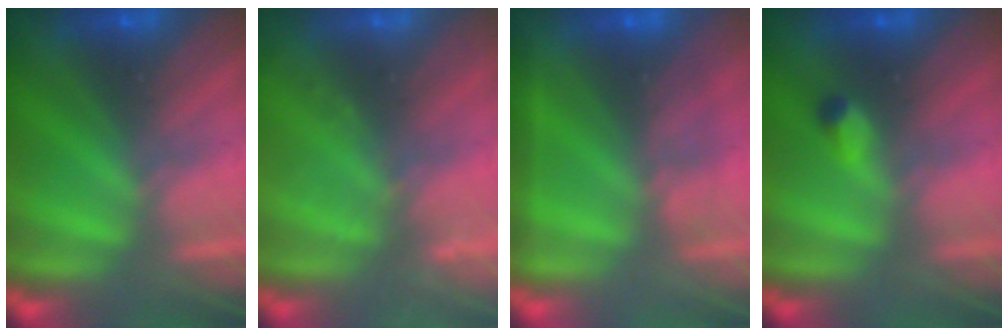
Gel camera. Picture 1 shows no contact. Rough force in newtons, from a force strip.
{"total": 2.2}
{"total": 2.2}
{"total": 2.4}